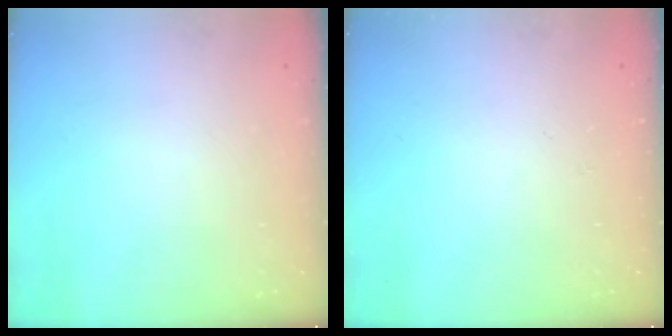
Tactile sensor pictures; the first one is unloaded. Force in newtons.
{"total": 0.0}